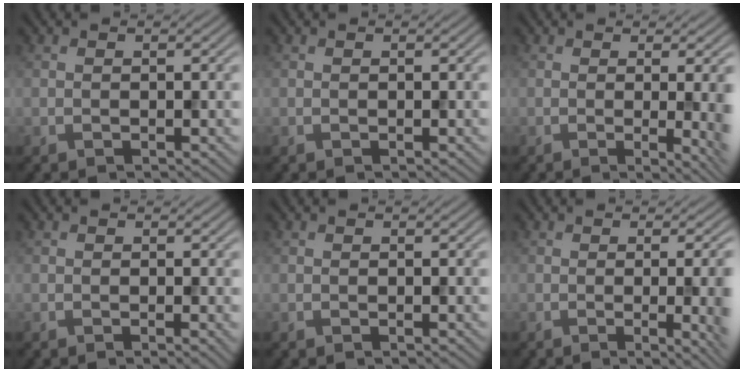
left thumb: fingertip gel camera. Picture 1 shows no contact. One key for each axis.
{"total": 0.0}
{"total": 6.5, "fx": -0.5, "fy": 1.9, "fz": 6.2, "tx": -0.070, "ty": -0.008, "tz": -0.005}
{"total": 0.7, "fx": -0.1, "fy": 0.1, "fz": 0.7, "tx": -0.010, "ty": -0.005, "tz": -0.004}
{"total": 0.0}
{"total": 8.8, "fx": -1.1, "fy": 3.1, "fz": 8.2, "tx": -0.076, "ty": 0.000, "tz": -0.013}